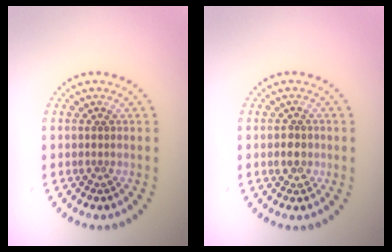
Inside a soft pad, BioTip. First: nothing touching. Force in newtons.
{"total": 1.6, "press": 1.6, "slide": 0.3}